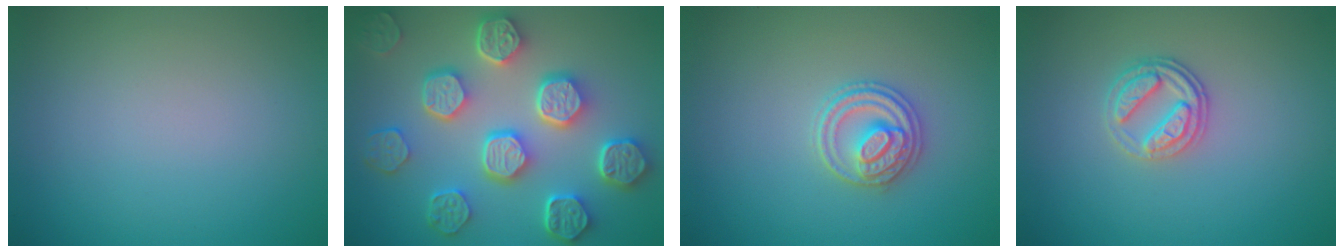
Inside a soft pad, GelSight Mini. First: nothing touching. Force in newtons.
{"total": 8.5, "press": 6.6, "slide": 5.3}
{"total": 2.8, "press": 2.7, "slide": 0.6}
{"total": 2.7, "press": 2.5, "slide": 0.9}